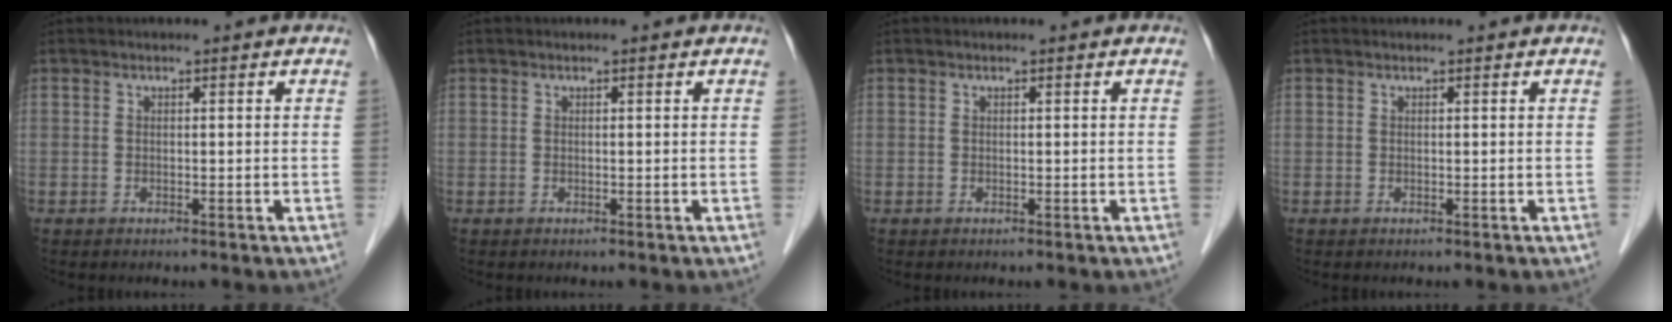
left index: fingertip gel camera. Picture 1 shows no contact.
{"total": 0.0}
{"total": 0.0}
{"total": 0.0}